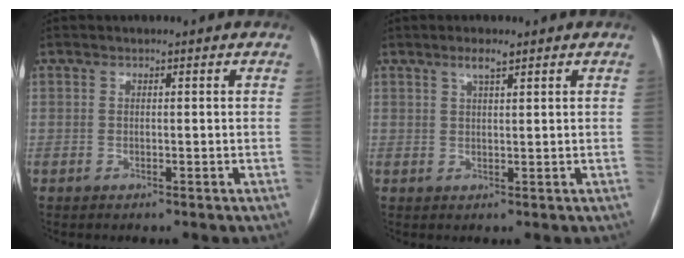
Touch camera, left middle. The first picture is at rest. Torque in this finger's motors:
{"motor_torque": [0.09, -0.14, 0.05, 0.00]}